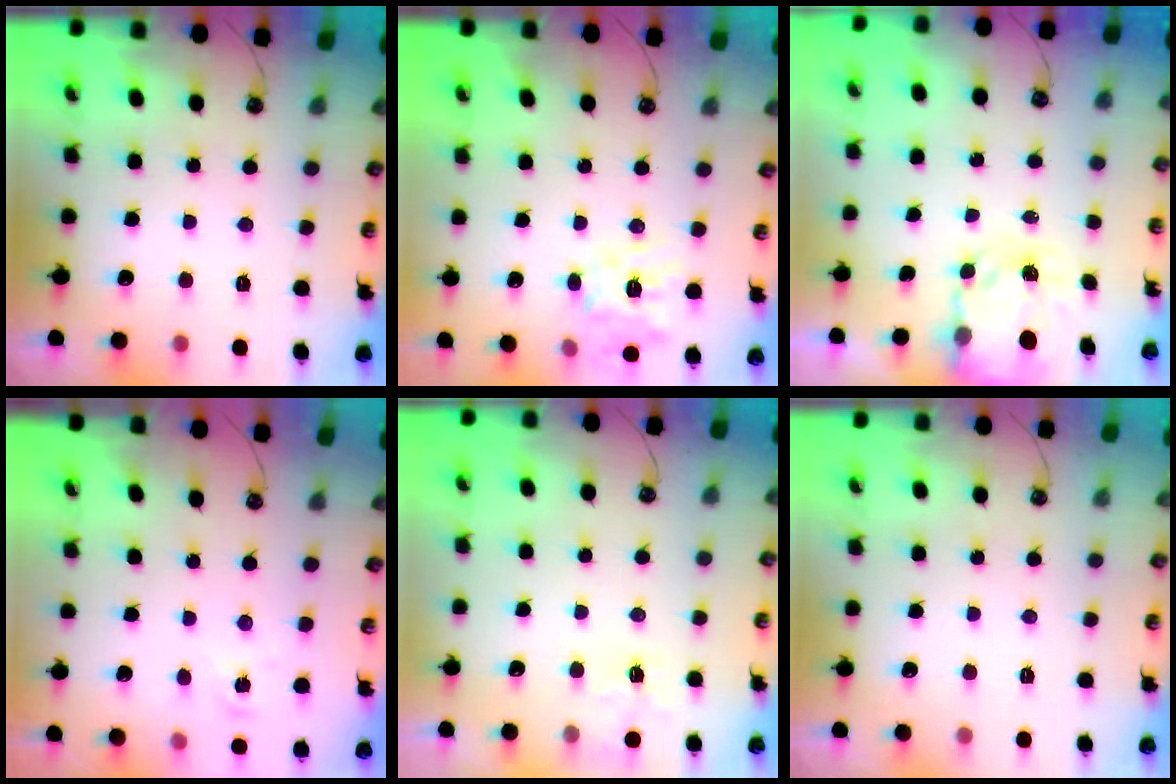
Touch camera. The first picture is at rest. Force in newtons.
{"total": 12.8, "press": 12.8, "slide": 1.2}
{"total": 4.0, "press": 3.9, "slide": 0.3}
{"total": 1.3, "press": 1.3, "slide": 0.2}
{"total": 4.9, "press": 4.8, "slide": 0.5}
{"total": 0.0}